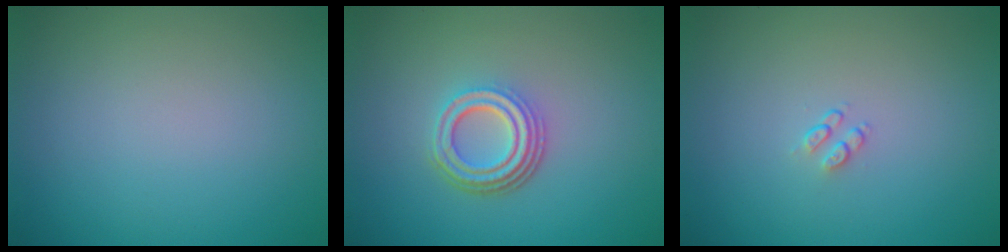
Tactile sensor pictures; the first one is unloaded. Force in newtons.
{"total": 4.2, "press": 3.1, "slide": 2.9}
{"total": 0.9, "press": 0.6, "slide": 0.7}